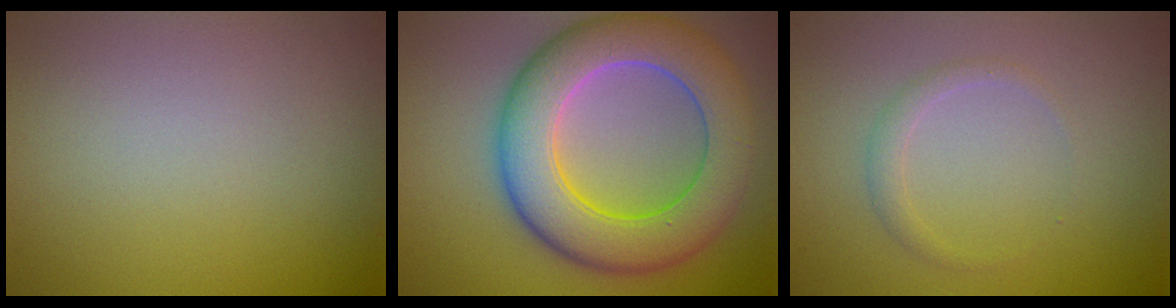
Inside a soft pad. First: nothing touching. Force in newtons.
{"total": 9.4, "press": 9.4, "slide": 0.4}
{"total": 1.1, "press": 1.1, "slide": 0.1}